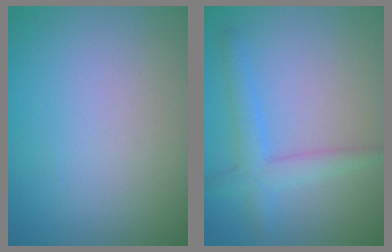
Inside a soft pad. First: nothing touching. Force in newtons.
{"total": 2.8, "press": 2.8, "slide": 0.2}